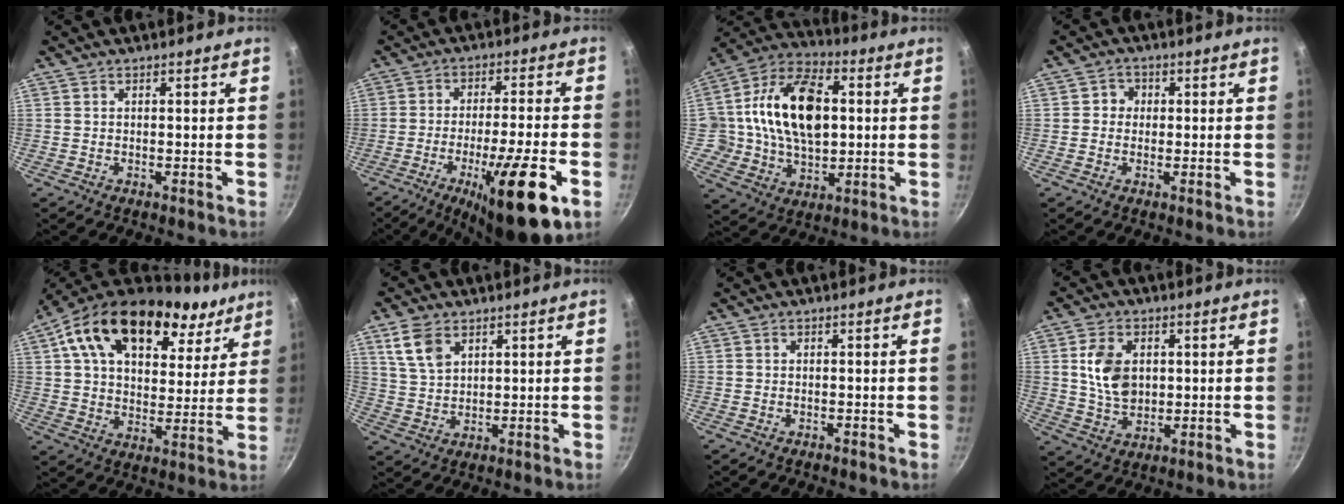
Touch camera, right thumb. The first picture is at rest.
{"total": 18.6, "force": [-7.5, 4.0, 16.6], "torque": [-0.247, 0.022, -0.111]}
{"total": 19.6, "force": [2.4, 13.4, 14.1], "torque": [-0.233, 0.015, 0.032]}
{"total": 2.7, "force": [0.1, 2.6, 0.8], "torque": [0.008, 0.004, -0.006]}
{"total": 25.0, "force": [14.0, 14.5, 14.9], "torque": [-0.233, -0.009, 0.226]}
{"total": 6.9, "force": [3.5, 4.3, 4.0], "torque": [-0.064, -0.011, 0.075]}
{"total": 0.6, "force": [-0.2, -0.1, 0.6], "torque": [-0.017, 0.004, -0.001]}
{"total": 9.3, "force": [1.7, 6.6, 6.4], "torque": [-0.101, -0.007, 0.034]}